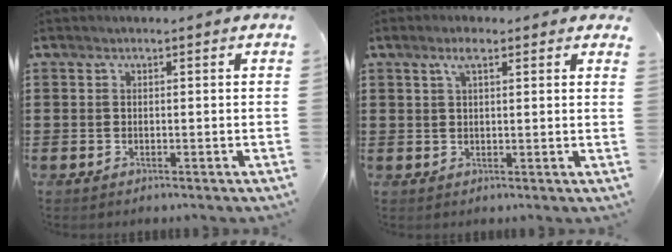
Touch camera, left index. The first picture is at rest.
{"total": 3.3, "force": [2.1, 0.7, 2.5], "torque": [-0.054, 0.004, 0.035]}